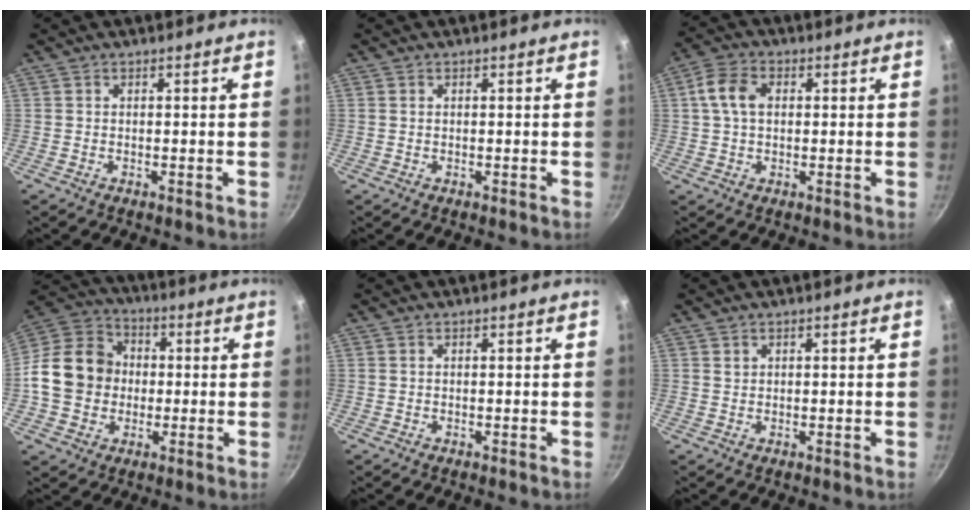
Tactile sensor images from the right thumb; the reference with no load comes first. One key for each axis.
{"total": 0.0}
{"total": 6.4, "fx": 1.0, "fy": 4.3, "fz": 4.6, "tx": -0.086, "ty": 0.015, "tz": 0.012}
{"total": 15.3, "fx": -0.7, "fy": 13.1, "fz": 7.9, "tx": -0.115, "ty": 0.030, "tz": -0.028}
{"total": 0.0}
{"total": 0.6, "fx": 0.4, "fy": 0.3, "fz": 0.2, "tx": -0.004, "ty": 0.000, "tz": 0.009}